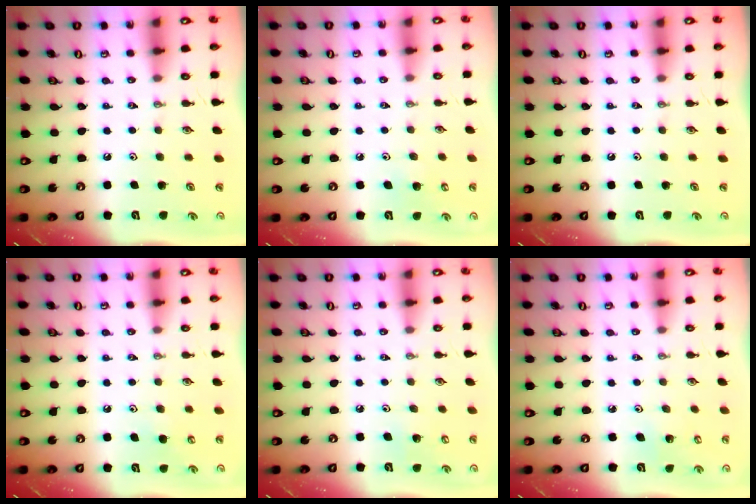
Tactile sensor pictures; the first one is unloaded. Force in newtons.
{"total": 5.3, "press": 5.2, "slide": 0.7}
{"total": 0.0}
{"total": 5.5, "press": 5.5, "slide": 0.8}
{"total": 4.7, "press": 4.6, "slide": 0.9}
{"total": 3.2, "press": 3.2, "slide": 0.2}